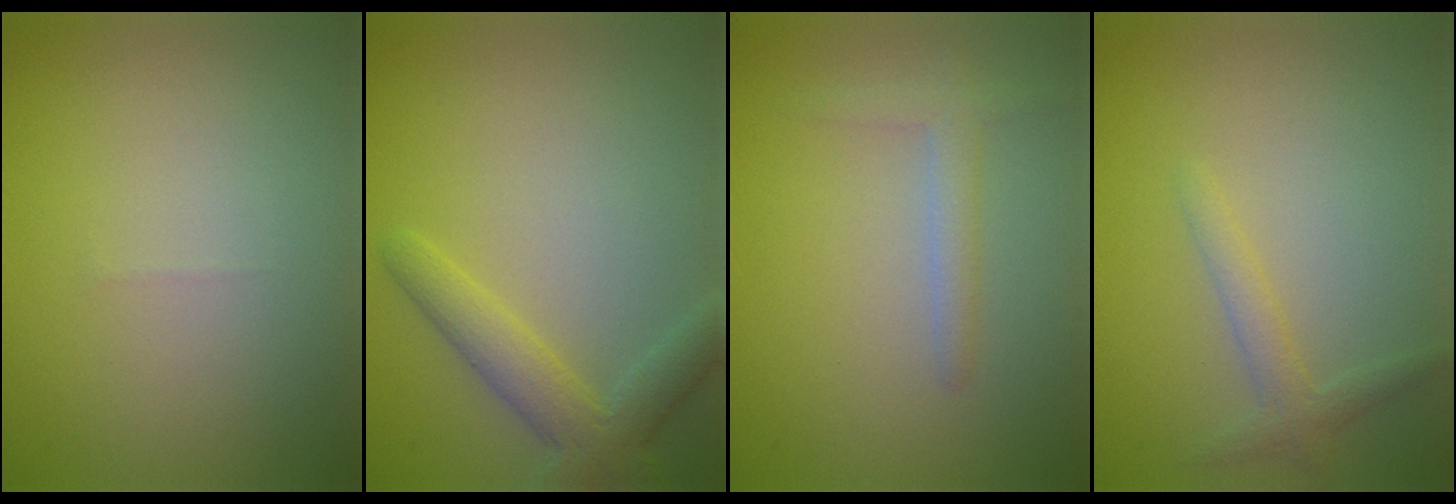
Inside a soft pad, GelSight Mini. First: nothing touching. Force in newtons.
{"total": 3.8, "press": 3.8, "slide": 0.1}
{"total": 1.9, "press": 1.9, "slide": 0.2}
{"total": 1.8, "press": 1.8, "slide": 0.1}